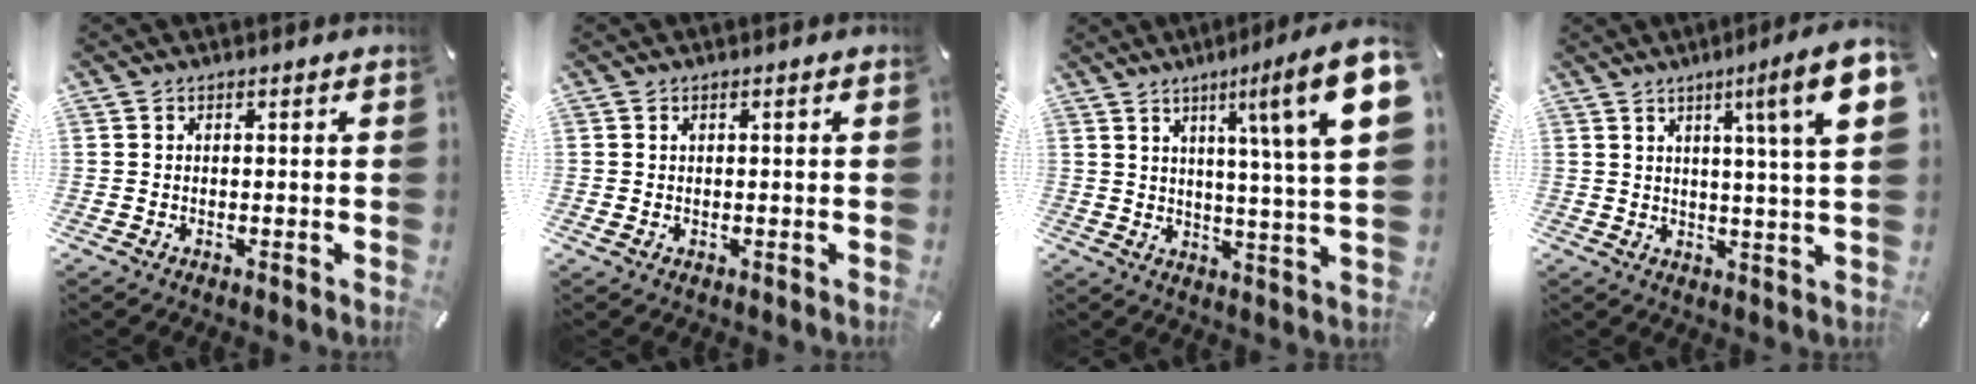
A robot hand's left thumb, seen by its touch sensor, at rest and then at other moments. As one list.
[{"total": 0.6, "force": [0.2, 0.3, 0.4], "torque": [0.000, -0.004, 0.003]}, {"total": 15.6, "force": [6.8, 1.5, 13.9], "torque": [-0.203, -0.043, 0.088]}, {"total": 11.7, "force": [4.6, 0.3, 10.7], "torque": [-0.167, -0.016, 0.066]}]